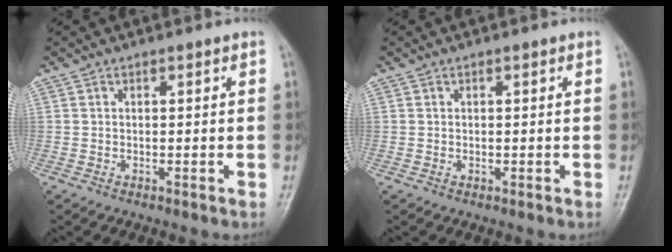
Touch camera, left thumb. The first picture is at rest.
{"total": 0.5, "force": [0.1, 0.4, 0.3], "torque": [-0.001, 0.000, 0.000]}